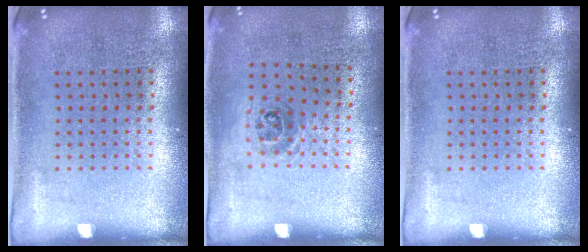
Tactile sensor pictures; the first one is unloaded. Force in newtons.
{"total": 0.9, "press": 0.7, "slide": 0.7}
{"total": 0.0}